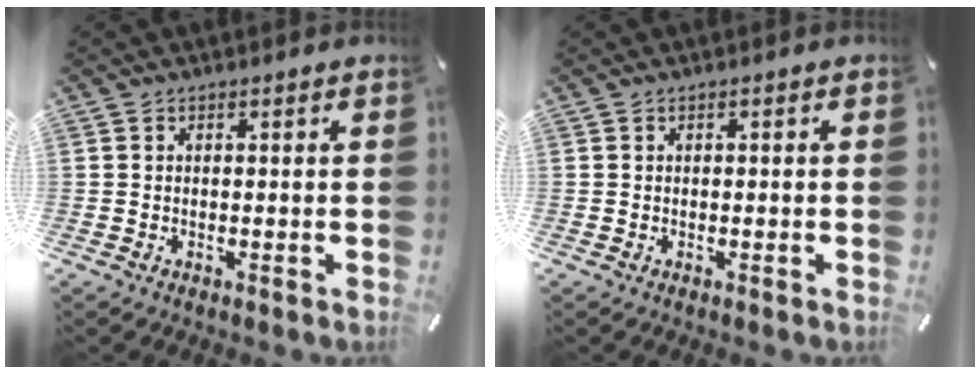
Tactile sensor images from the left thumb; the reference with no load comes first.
{"total": 0.0}